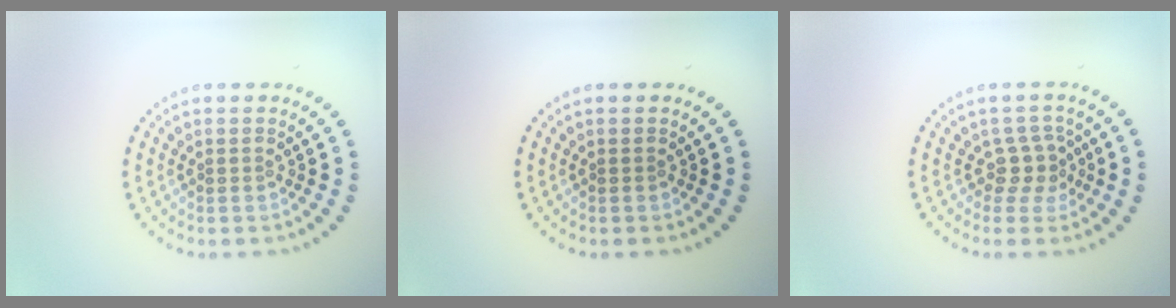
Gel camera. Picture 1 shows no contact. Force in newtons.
{"total": 0.0}
{"total": 2.2, "press": 1.6, "slide": 1.5}